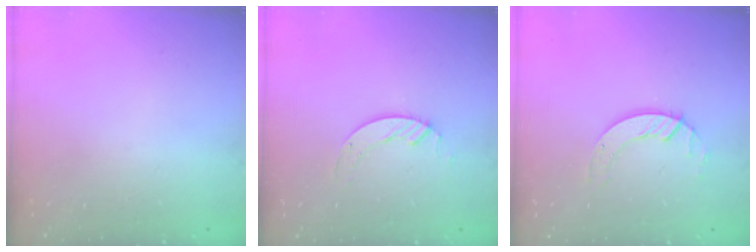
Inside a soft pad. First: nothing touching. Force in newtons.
{"total": 3.5, "press": 3.5, "slide": 0.4}
{"total": 4.5, "press": 4.5, "slide": 0.4}